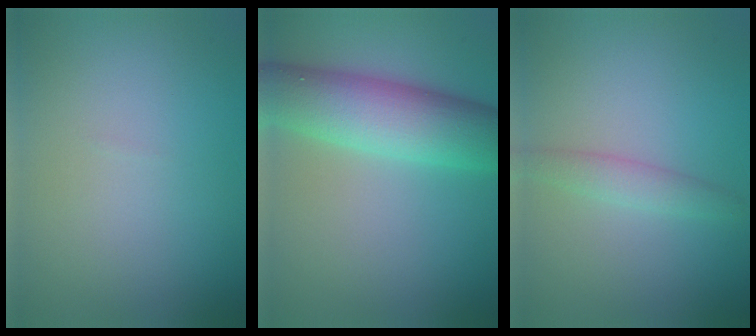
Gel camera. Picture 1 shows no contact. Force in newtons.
{"total": 8.1, "press": 8.1, "slide": 0.1}
{"total": 1.9, "press": 1.9, "slide": 0.1}